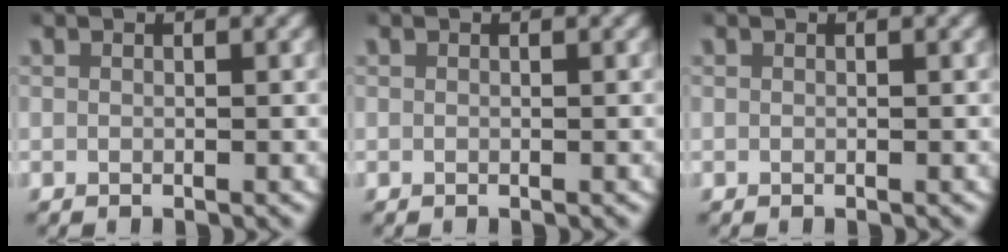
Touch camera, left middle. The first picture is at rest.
{"total": 0.0}
{"total": 0.0}